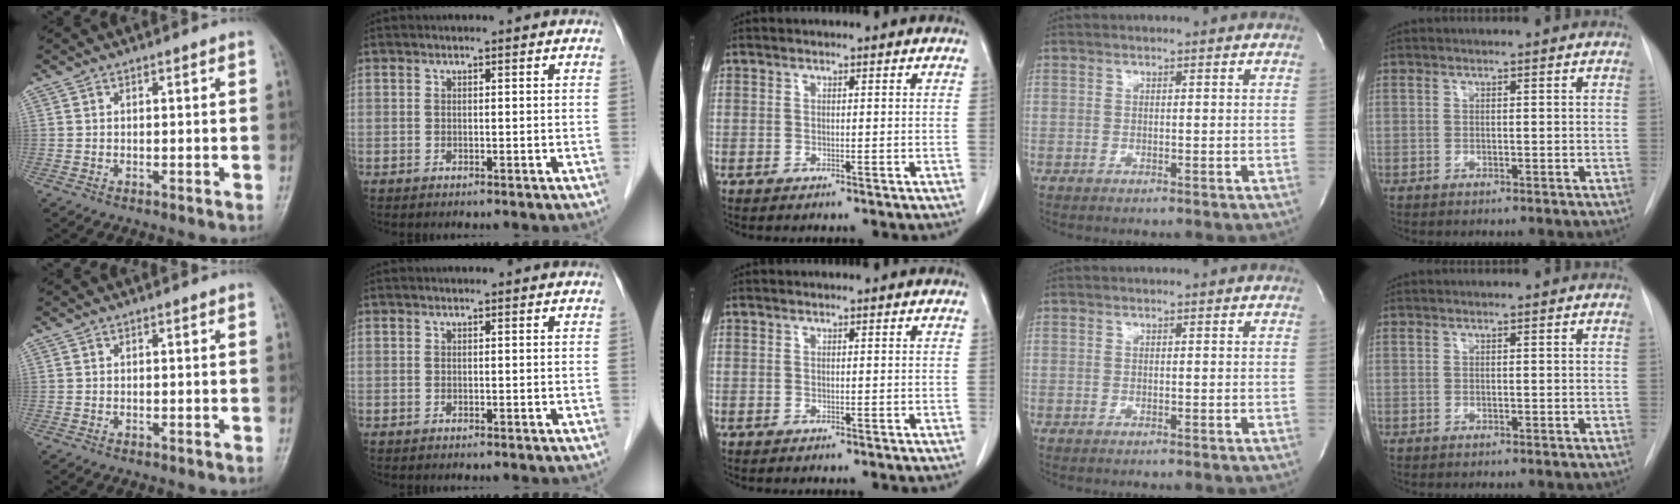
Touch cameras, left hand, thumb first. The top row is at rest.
{}